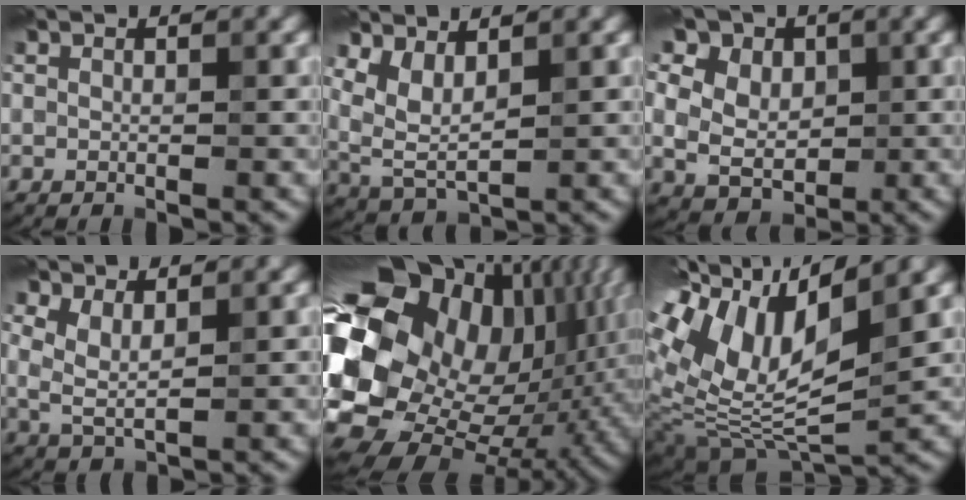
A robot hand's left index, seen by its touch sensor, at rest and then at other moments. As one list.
[{"total": 3.5, "force": [1.7, 1.5, 2.7], "torque": [-0.068, -0.001, 0.038]}, {"total": 14.0, "force": [6.4, 10.0, 7.4], "torque": [-0.156, 0.050, 0.094]}, {"total": 3.0, "force": [1.4, 1.4, 2.2], "torque": [-0.057, 0.007, 0.028]}, {"total": 20.9, "force": [0.3, 15.8, 13.7], "torque": [-0.252, -0.006, -0.021]}, {"total": 12.9, "force": [5.0, 5.0, 10.8], "torque": [-0.237, 0.024, 0.090]}]